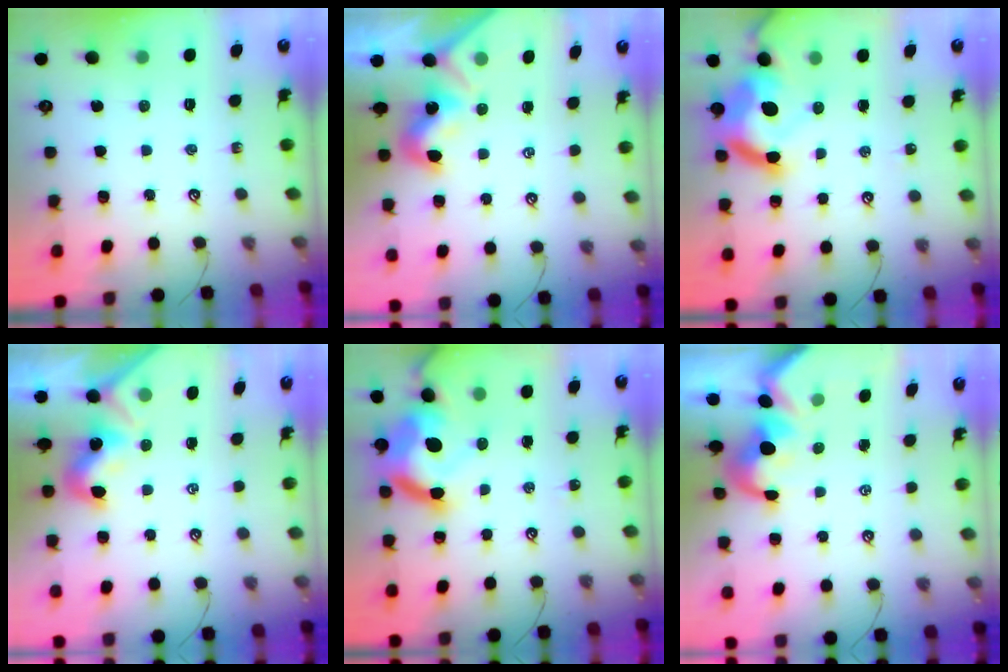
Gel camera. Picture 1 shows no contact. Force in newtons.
{"total": 1.9, "press": 1.9, "slide": 0.3}
{"total": 15.1, "press": 15.0, "slide": 1.4}
{"total": 1.8, "press": 1.7, "slide": 0.3}
{"total": 15.1, "press": 15.0, "slide": 1.4}
{"total": 2.9, "press": 2.7, "slide": 1.1}